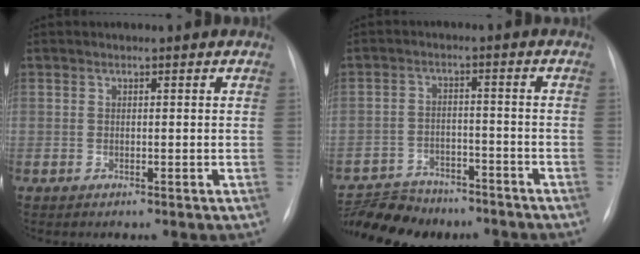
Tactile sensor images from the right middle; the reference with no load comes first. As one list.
[{"total": 11.6, "force": [-10.2, 4.6, 2.7], "torque": [-0.050, 0.009, -0.150]}]